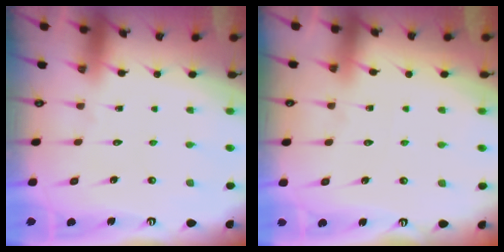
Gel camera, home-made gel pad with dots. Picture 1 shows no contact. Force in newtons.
{"total": 1.6, "press": 1.6, "slide": 0.3}